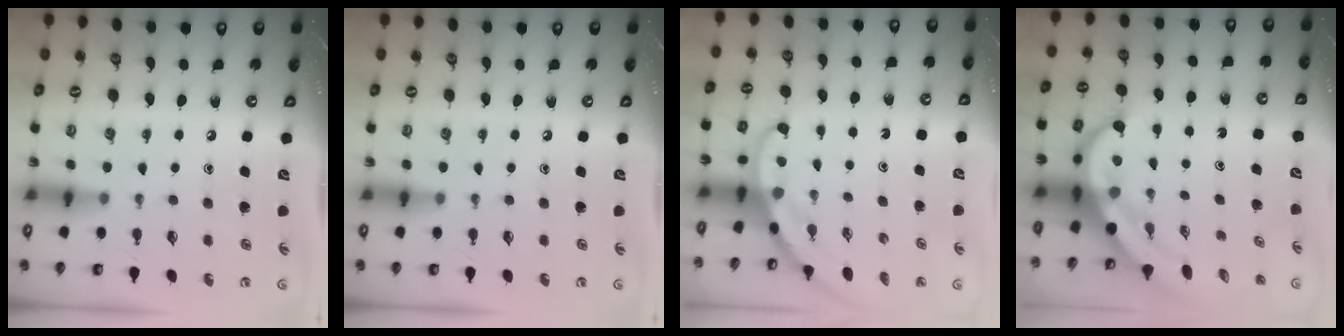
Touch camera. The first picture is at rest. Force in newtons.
{"total": 0.0}
{"total": 3.3, "press": 3.3, "slide": 0.1}
{"total": 8.6, "press": 8.4, "slide": 1.8}